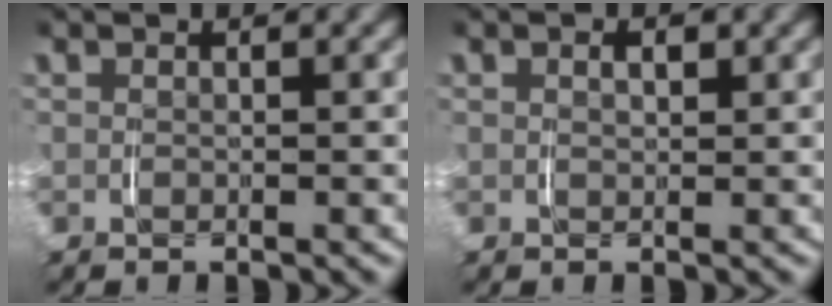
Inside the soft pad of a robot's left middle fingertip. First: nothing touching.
{"total": 1.1, "force": [0.4, 0.5, 0.9], "torque": [-0.009, 0.000, 0.008]}